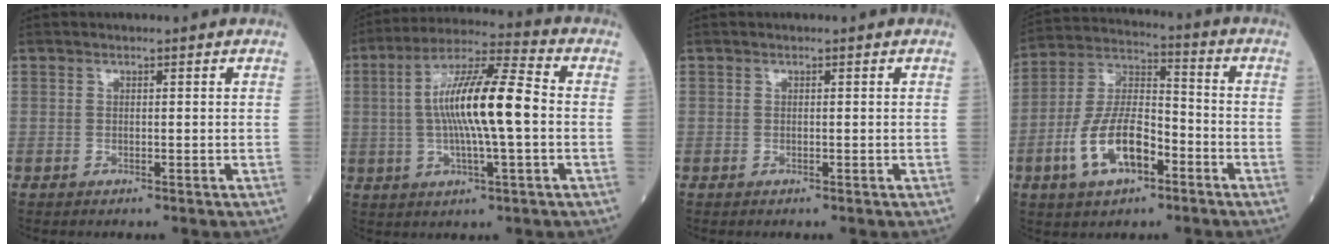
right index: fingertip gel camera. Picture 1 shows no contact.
{"total": 13.8, "force": [-0.2, 1.5, 13.7], "torque": [-0.249, 0.014, -0.009]}
{"total": 0.0}
{"total": 12.4, "force": [-5.1, 5.3, 9.9], "torque": [-0.207, 0.010, -0.094]}